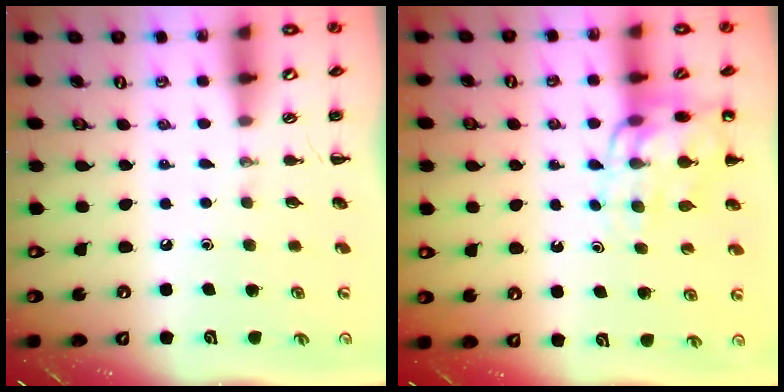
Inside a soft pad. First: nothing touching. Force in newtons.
{"total": 12.1, "press": 11.7, "slide": 2.8}